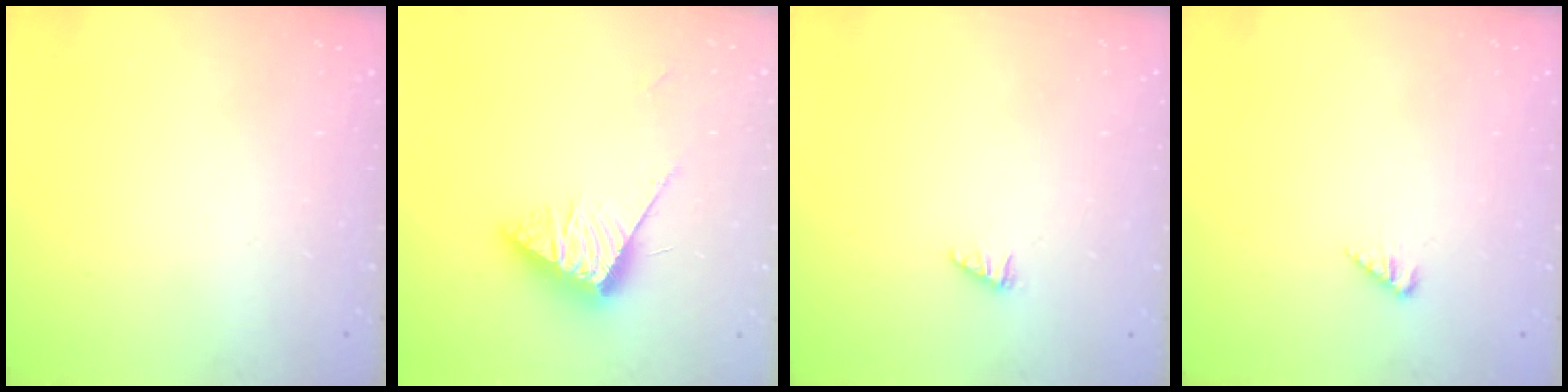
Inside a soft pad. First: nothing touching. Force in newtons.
{"total": 10.4, "press": 10.4, "slide": 0.2}
{"total": 0.7, "press": 0.6, "slide": 0.2}
{"total": 1.5, "press": 1.5, "slide": 0.3}